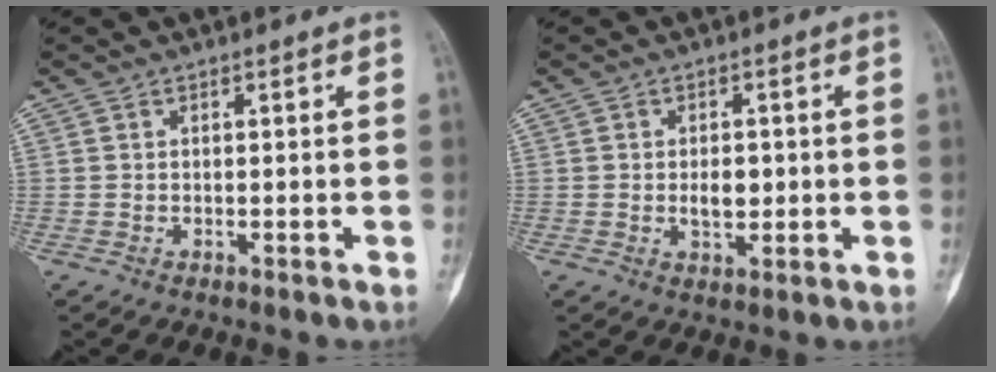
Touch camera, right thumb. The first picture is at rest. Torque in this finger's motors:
{"motor_torque": [0.66, 0.43, 0.23, -0.49, 0.11]}